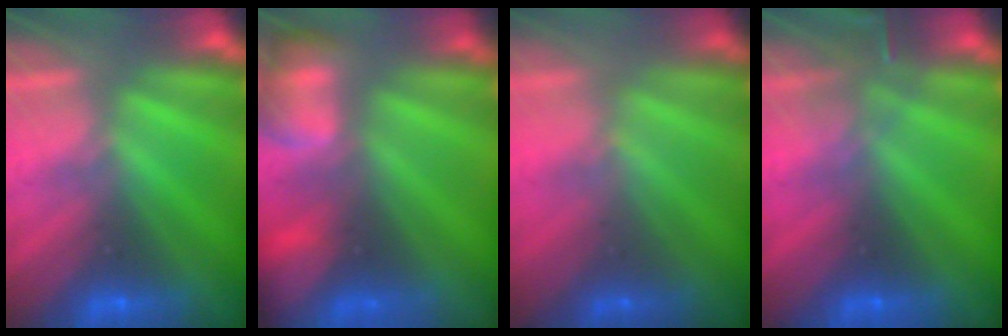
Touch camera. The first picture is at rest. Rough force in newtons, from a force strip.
{"total": 7.8}
{"total": 1.4}
{"total": 3.0}